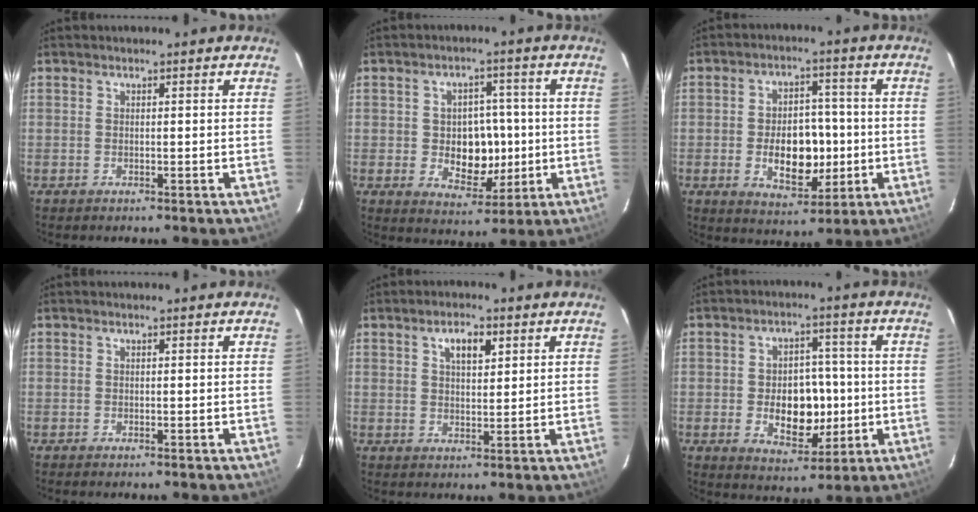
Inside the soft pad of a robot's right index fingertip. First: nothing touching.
{"total": 8.7, "force": [-0.8, 6.7, 5.4], "torque": [-0.098, 0.003, 0.002]}
{"total": 10.9, "force": [-2.0, 6.7, 8.3], "torque": [-0.150, 0.007, -0.016]}
{"total": 0.0}
{"total": 4.6, "force": [2.2, 2.1, 3.5], "torque": [-0.059, 0.011, 0.038]}
{"total": 10.5, "force": [-1.6, 7.1, 7.5], "torque": [-0.136, 0.003, -0.008]}